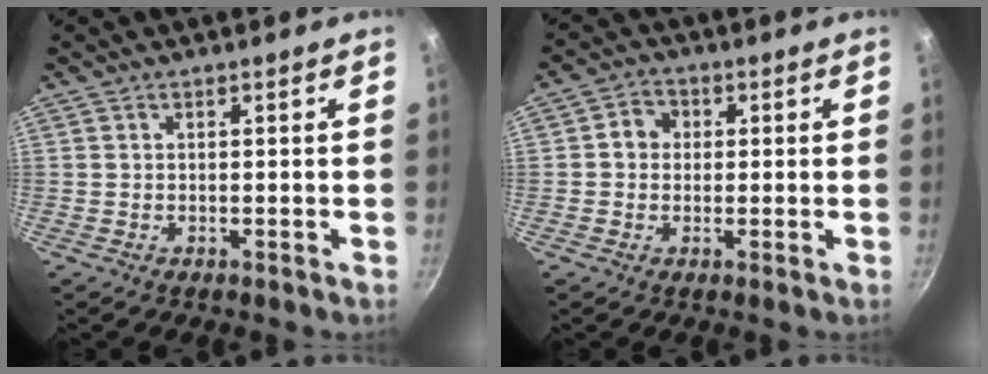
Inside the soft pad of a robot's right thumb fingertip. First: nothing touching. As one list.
[{"total": 4.4, "force": [0.4, 4.0, 1.9], "torque": [-0.008, 0.009, -0.003]}]